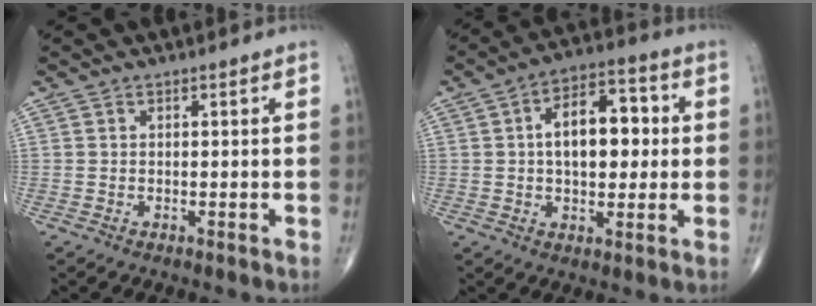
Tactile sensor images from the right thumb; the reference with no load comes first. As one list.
[{"total": 12.7, "force": [1.3, 7.1, 10.4], "torque": [-0.132, 0.019, 0.015]}]